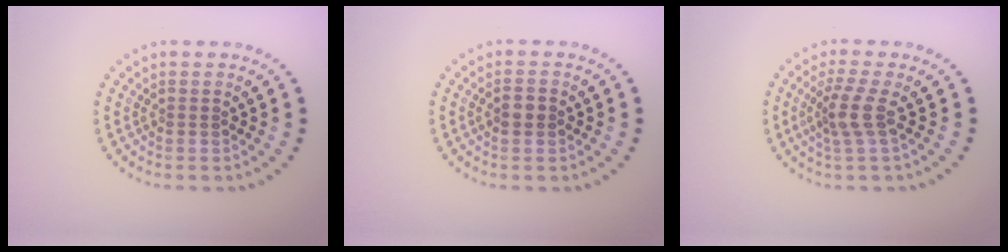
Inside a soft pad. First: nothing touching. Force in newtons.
{"total": 1.4, "press": 1.4, "slide": 0.1}
{"total": 2.6, "press": 2.0, "slide": 1.8}